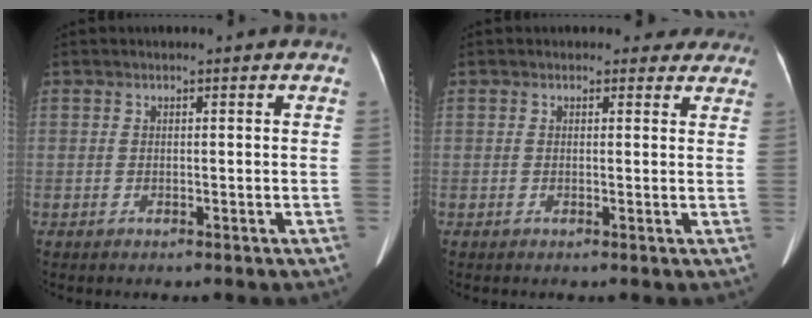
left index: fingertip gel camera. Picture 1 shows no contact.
{"total": 3.3, "force": [2.8, 1.6, 0.3], "torque": [0.015, 0.000, 0.017]}